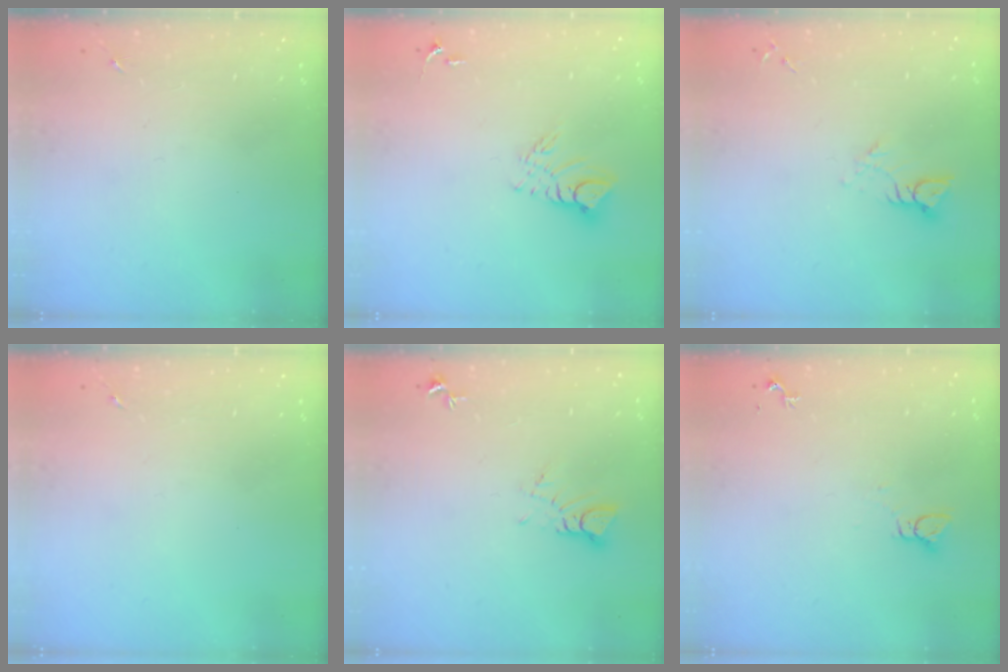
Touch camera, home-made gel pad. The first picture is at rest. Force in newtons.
{"total": 8.6, "press": 8.6, "slide": 0.8}
{"total": 4.4, "press": 4.4, "slide": 0.3}
{"total": 0.0}
{"total": 3.5, "press": 3.5, "slide": 0.2}
{"total": 2.2, "press": 2.2, "slide": 0.1}